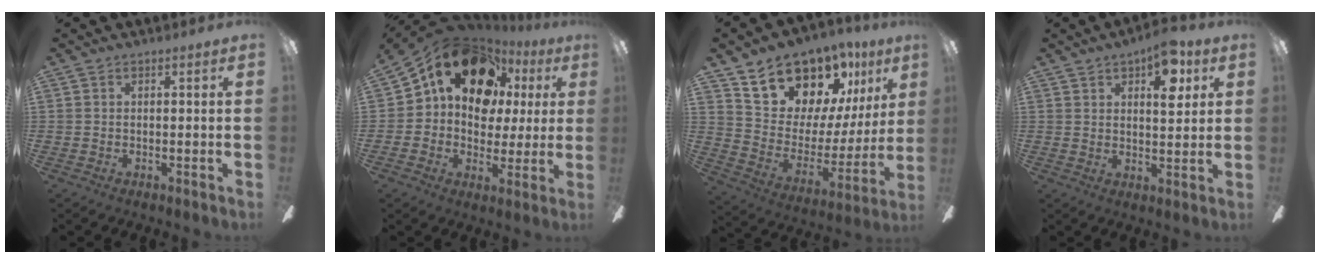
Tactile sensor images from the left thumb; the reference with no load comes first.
{"total": 19.5, "force": [9.9, 13.3, 10.3], "torque": [-0.182, -0.044, 0.178]}
{"total": 19.5, "force": [15.5, 10.0, 6.3], "torque": [-0.120, -0.103, 0.296]}
{"total": 9.4, "force": [4.7, 4.5, 6.9], "torque": [-0.090, -0.008, 0.076]}